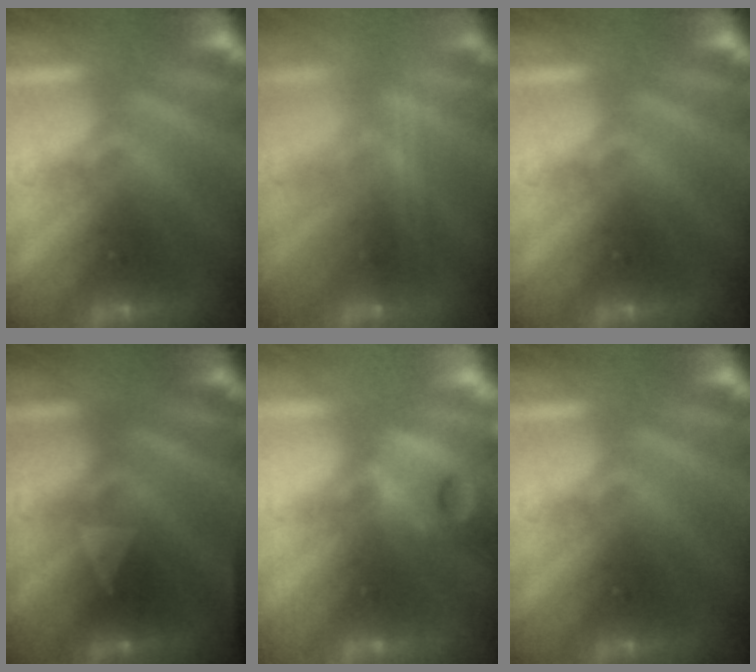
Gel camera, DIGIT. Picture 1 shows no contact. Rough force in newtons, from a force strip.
{"total": 2.4}
{"total": 0.0}
{"total": 3.0}
{"total": 9.8}
{"total": 0.0}